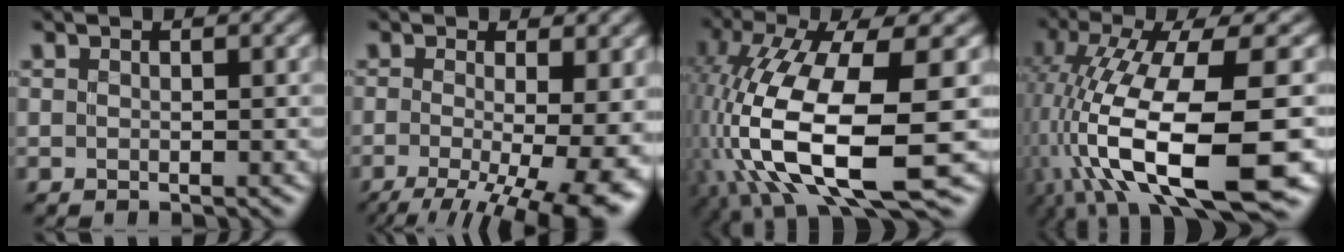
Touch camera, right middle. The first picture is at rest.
{"total": 12.2, "force": [-3.1, 4.3, 11.0], "torque": [-0.145, -0.023, -0.029]}
{"total": 13.1, "force": [-3.4, 5.2, 11.6], "torque": [-0.234, -0.019, -0.060]}
{"total": 14.0, "force": [-4.8, 4.7, 12.2], "torque": [-0.239, -0.021, -0.073]}